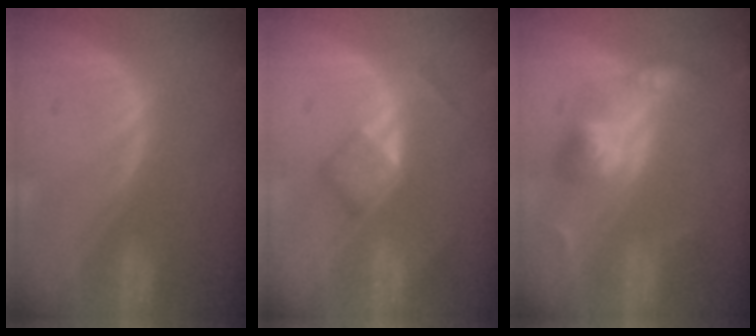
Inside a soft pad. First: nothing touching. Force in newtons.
{"total": 4.6, "press": 4.5, "slide": 1.1}
{"total": 5.7, "press": 5.5, "slide": 1.5}